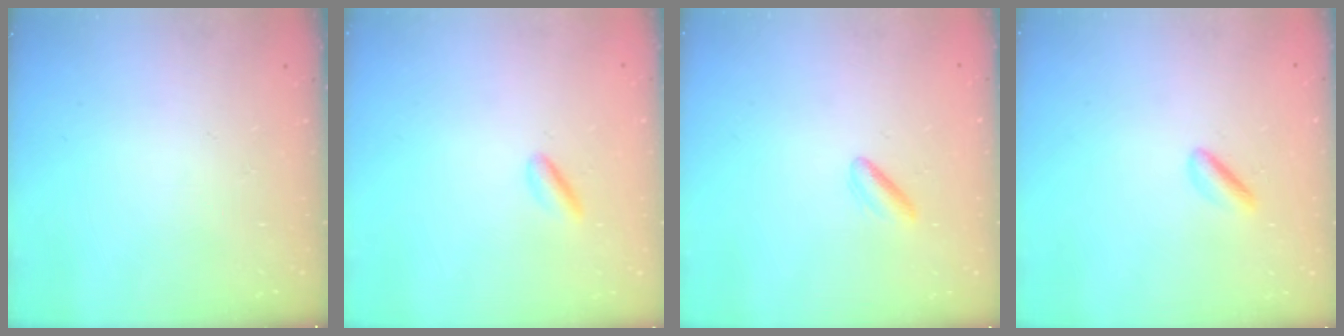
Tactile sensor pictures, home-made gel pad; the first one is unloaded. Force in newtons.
{"total": 2.2, "press": 2.2, "slide": 0.3}
{"total": 3.9, "press": 3.7, "slide": 1.2}
{"total": 2.1, "press": 2.0, "slide": 0.7}